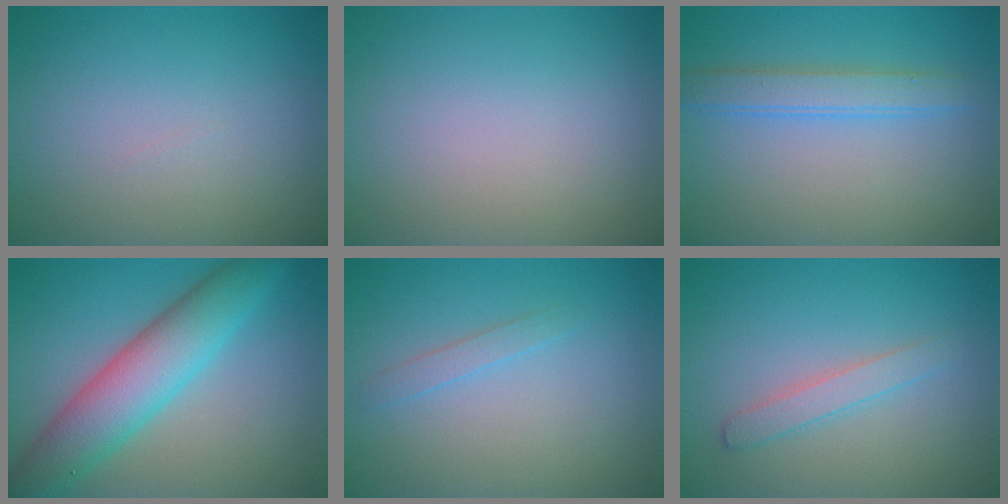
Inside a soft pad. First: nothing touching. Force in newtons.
{"total": 0.0}
{"total": 2.8, "press": 2.8, "slide": 0.0}
{"total": 7.4, "press": 7.4, "slide": 0.4}
{"total": 1.1, "press": 1.1, "slide": 0.0}
{"total": 1.7, "press": 1.7, "slide": 0.1}